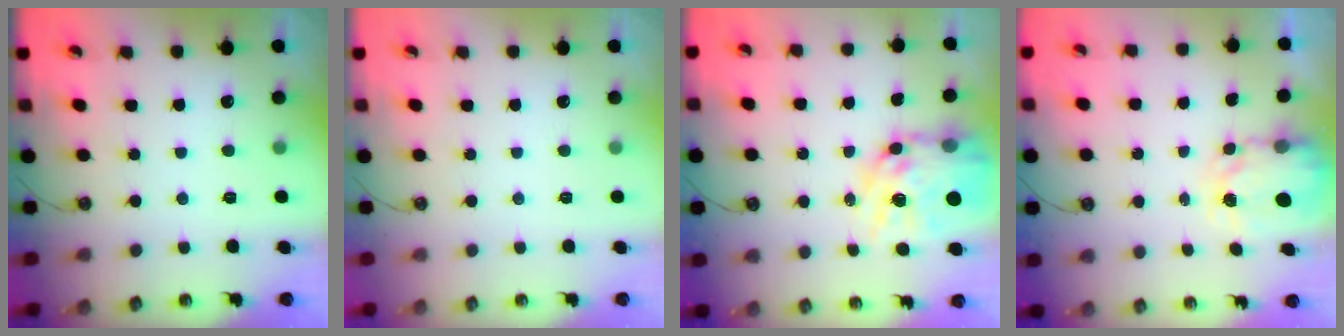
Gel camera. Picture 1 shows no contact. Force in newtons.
{"total": 0.0}
{"total": 17.1, "press": 17.0, "slide": 1.5}
{"total": 3.9, "press": 3.9, "slide": 0.0}